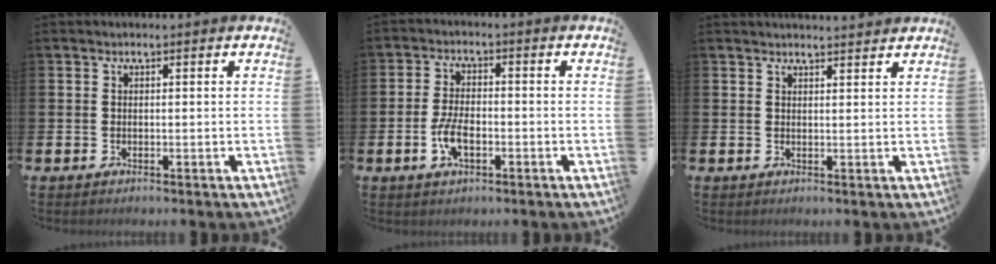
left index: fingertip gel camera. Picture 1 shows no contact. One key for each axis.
{"total": 4.6, "fx": -1.4, "fy": 2.1, "fz": 3.9, "tx": -0.077, "ty": 0.000, "tz": -0.027}
{"total": 2.0, "fx": 2.0, "fy": 0.1, "fz": 0.0, "tx": 0.006, "ty": -0.012, "tz": 0.034}